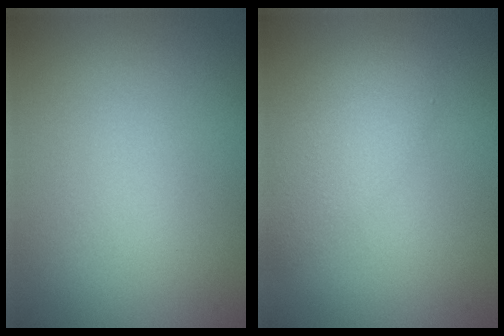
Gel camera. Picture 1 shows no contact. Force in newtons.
{"total": 4.2, "press": 4.2, "slide": 0.2}